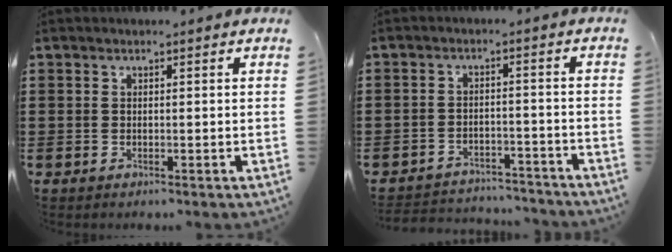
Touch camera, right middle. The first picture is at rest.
{"total": 3.6, "force": [-3.6, 0.5, -0.3], "torque": [-0.005, 0.000, -0.078]}